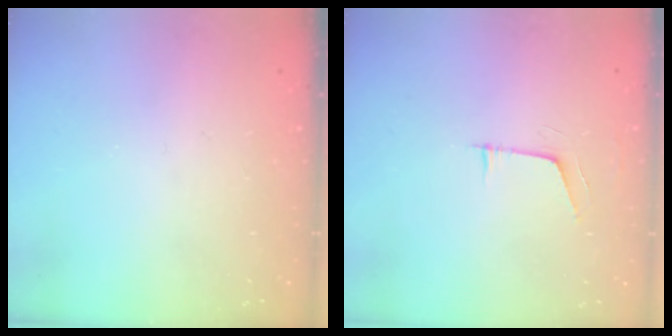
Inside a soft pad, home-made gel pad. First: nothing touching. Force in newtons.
{"total": 4.4, "press": 4.3, "slide": 0.7}